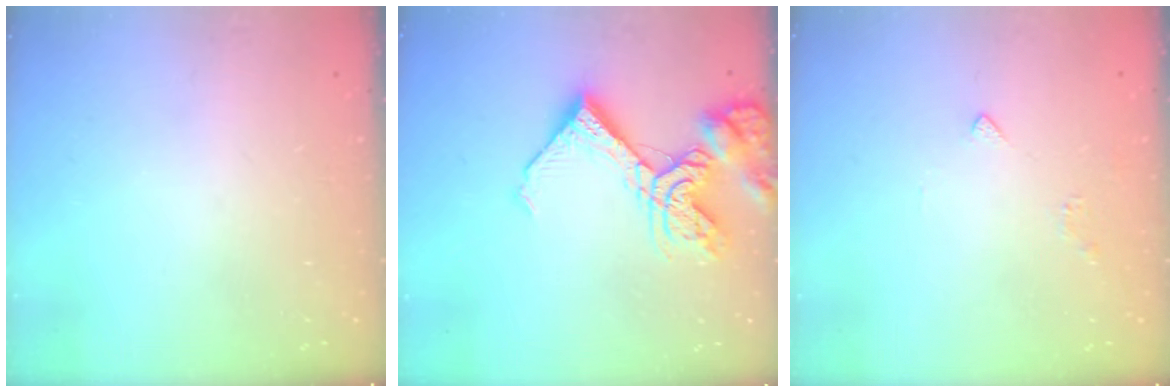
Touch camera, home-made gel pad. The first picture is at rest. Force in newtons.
{"total": 14.6, "press": 14.5, "slide": 1.7}
{"total": 2.4, "press": 2.3, "slide": 0.6}